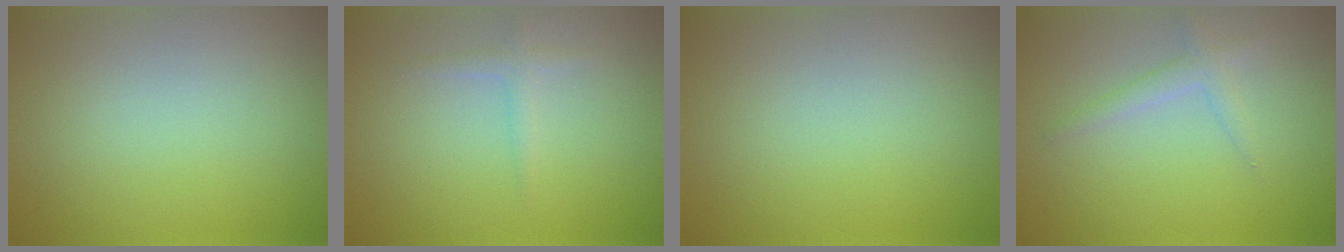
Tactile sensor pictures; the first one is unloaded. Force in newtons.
{"total": 1.1, "press": 1.1, "slide": 0.0}
{"total": 0.0}
{"total": 1.6, "press": 1.6, "slide": 0.1}